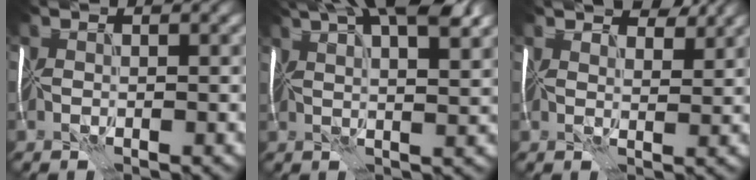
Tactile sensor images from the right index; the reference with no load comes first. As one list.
[{"total": 12.0, "force": [7.1, 4.1, 8.8], "torque": [-0.113, 0.038, 0.075]}, {"total": 4.6, "force": [3.6, 1.7, 2.2], "torque": [-0.027, 0.003, 0.041]}]